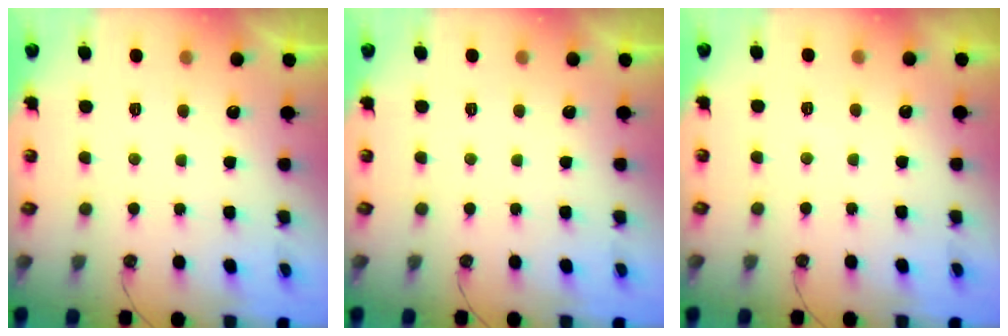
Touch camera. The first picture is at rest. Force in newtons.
{"total": 0.0}
{"total": 2.9, "press": 2.9, "slide": 0.4}